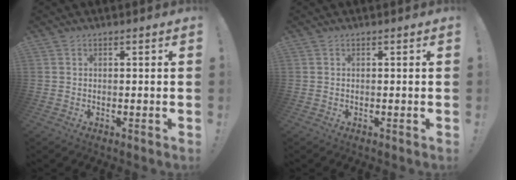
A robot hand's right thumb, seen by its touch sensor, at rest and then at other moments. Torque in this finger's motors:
{"motor_torque": [0.00, 0.00, 0.00, 0.00, 0.00]}